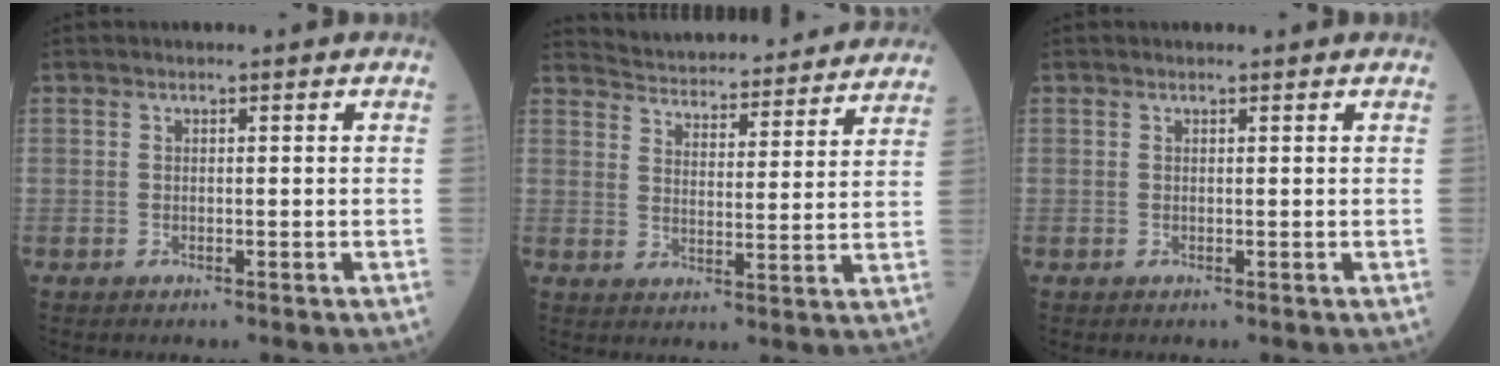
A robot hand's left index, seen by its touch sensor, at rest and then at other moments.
{"total": 22.0, "force": [21.0, 3.3, 5.5], "torque": [-0.081, -0.011, 0.270]}
{"total": 0.5, "force": [0.5, 0.0, 0.1], "torque": [-0.005, 0.000, 0.006]}